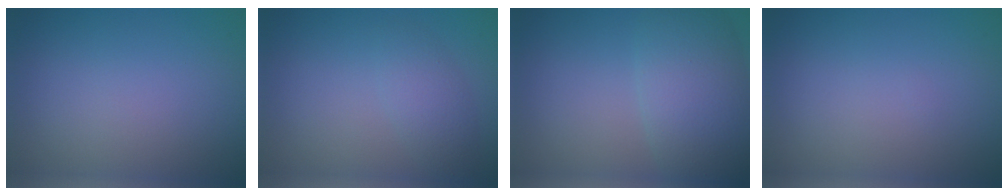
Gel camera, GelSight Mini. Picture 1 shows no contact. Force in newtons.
{"total": 2.2, "press": 2.2, "slide": 0.1}
{"total": 6.8, "press": 6.8, "slide": 0.4}
{"total": 0.0}